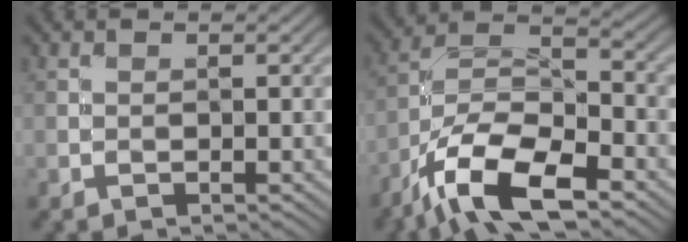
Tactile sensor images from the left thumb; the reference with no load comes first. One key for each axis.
{"total": 12.9, "fx": -8.1, "fy": 5.0, "fz": 8.8, "tx": -0.171, "ty": -0.002, "tz": -0.174}